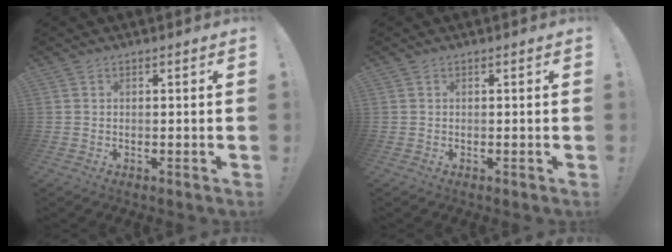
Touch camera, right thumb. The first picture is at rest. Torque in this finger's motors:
{"motor_torque": [-0.03, 0.02, -0.16, 0.17, 0.00]}